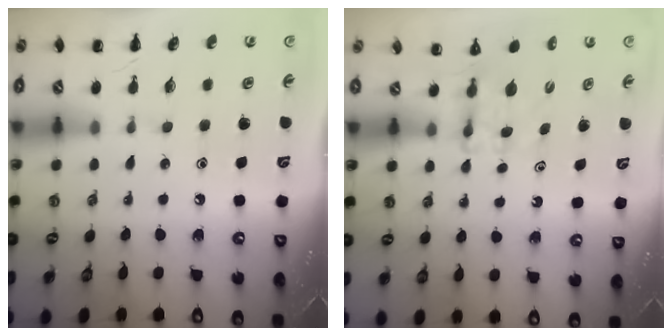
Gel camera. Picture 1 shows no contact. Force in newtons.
{"total": 4.8, "press": 4.7, "slide": 0.3}